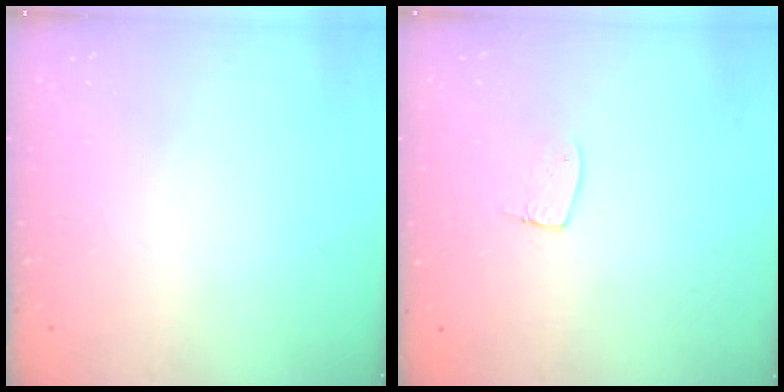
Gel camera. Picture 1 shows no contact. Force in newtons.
{"total": 5.5, "press": 5.5, "slide": 0.3}